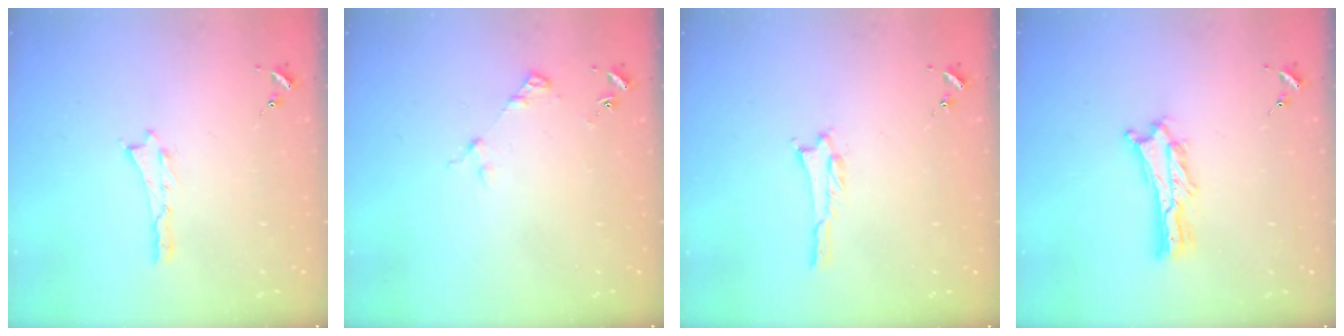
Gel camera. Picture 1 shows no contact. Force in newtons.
{"total": 4.0, "press": 4.0, "slide": 0.4}
{"total": 1.0, "press": 1.0, "slide": 0.2}
{"total": 2.7, "press": 2.7, "slide": 0.3}